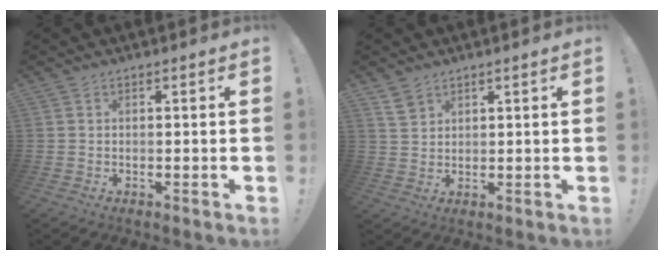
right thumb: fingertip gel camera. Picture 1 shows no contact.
{"total": 3.9, "force": [2.9, 2.4, 1.0], "torque": [-0.005, -0.019, 0.052]}